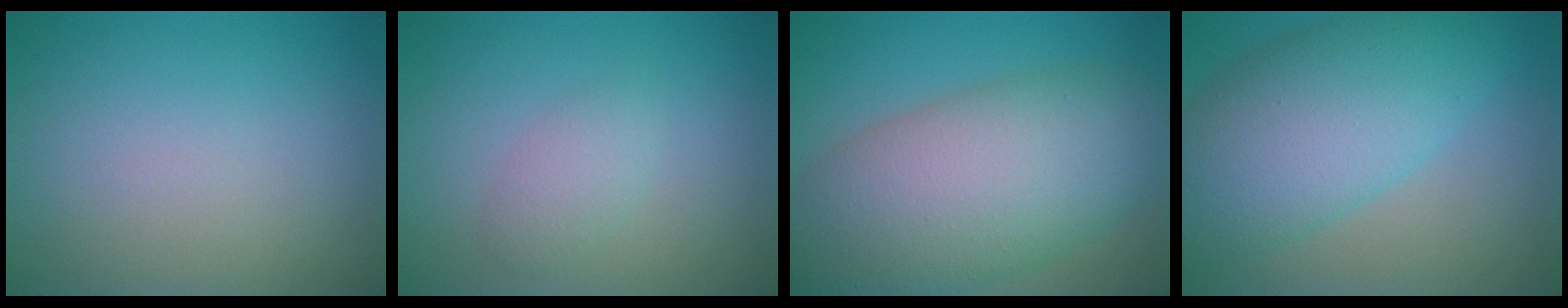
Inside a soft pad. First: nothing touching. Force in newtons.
{"total": 1.8, "press": 1.8, "slide": 0.2}
{"total": 11.6, "press": 11.6, "slide": 0.3}
{"total": 9.1, "press": 9.1, "slide": 0.3}